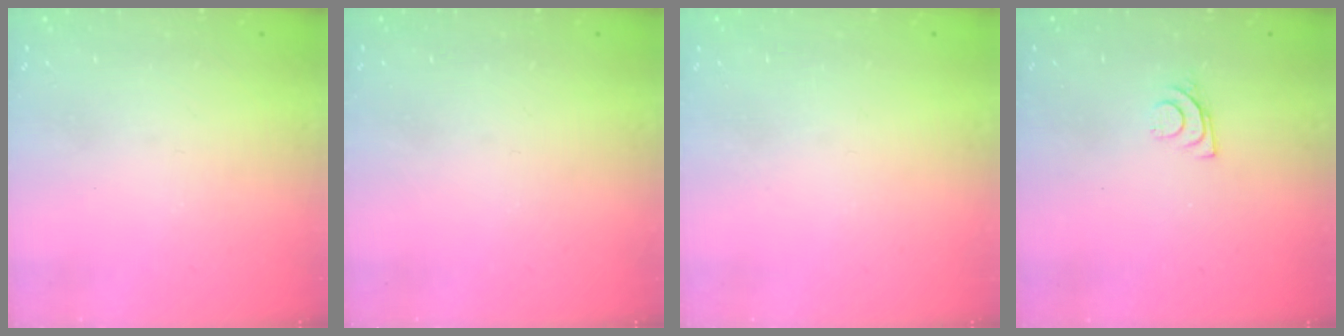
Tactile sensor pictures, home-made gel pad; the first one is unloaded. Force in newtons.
{"total": 0.0}
{"total": 2.8, "press": 2.8, "slide": 0.4}
{"total": 6.5, "press": 6.5, "slide": 0.7}